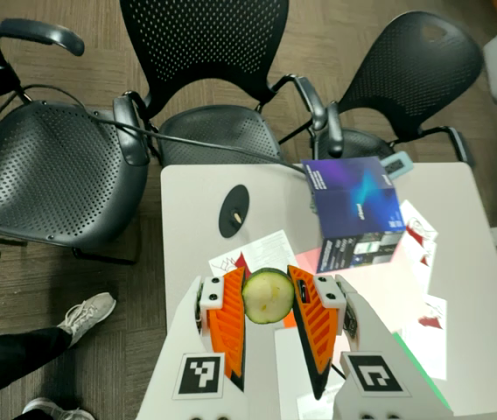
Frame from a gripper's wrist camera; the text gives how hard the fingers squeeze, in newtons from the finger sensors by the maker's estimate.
{"total": 14.5, "left": 15.1, "right": 14.0}